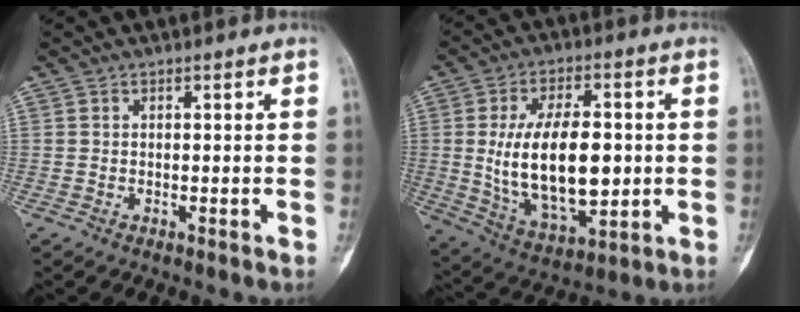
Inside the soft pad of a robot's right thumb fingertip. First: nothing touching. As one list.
[{"total": 18.6, "force": [0.2, 9.8, 15.8], "torque": [-0.258, -0.004, 0.021]}]